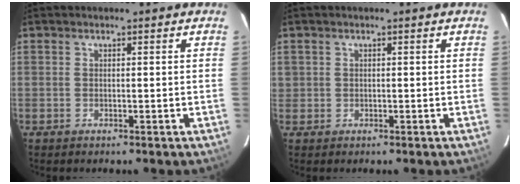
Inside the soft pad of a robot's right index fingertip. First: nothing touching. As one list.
[{"total": 0.9, "force": [0.2, 0.9, 0.1], "torque": [0.006, 0.004, 0.001]}]